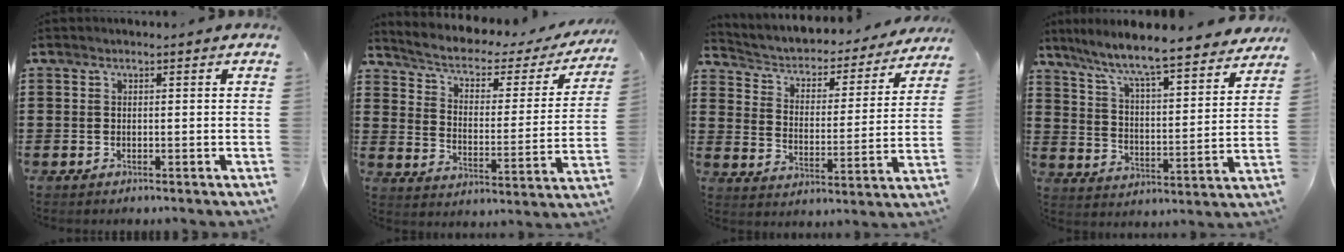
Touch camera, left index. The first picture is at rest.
{"total": 3.4, "force": [1.9, 1.7, 2.2], "torque": [-0.057, -0.018, 0.021]}
{"total": 2.6, "force": [2.2, 1.2, 0.7], "torque": [-0.031, -0.024, 0.026]}
{"total": 6.8, "force": [6.1, -0.2, 3.1], "torque": [-0.087, -0.049, 0.097]}